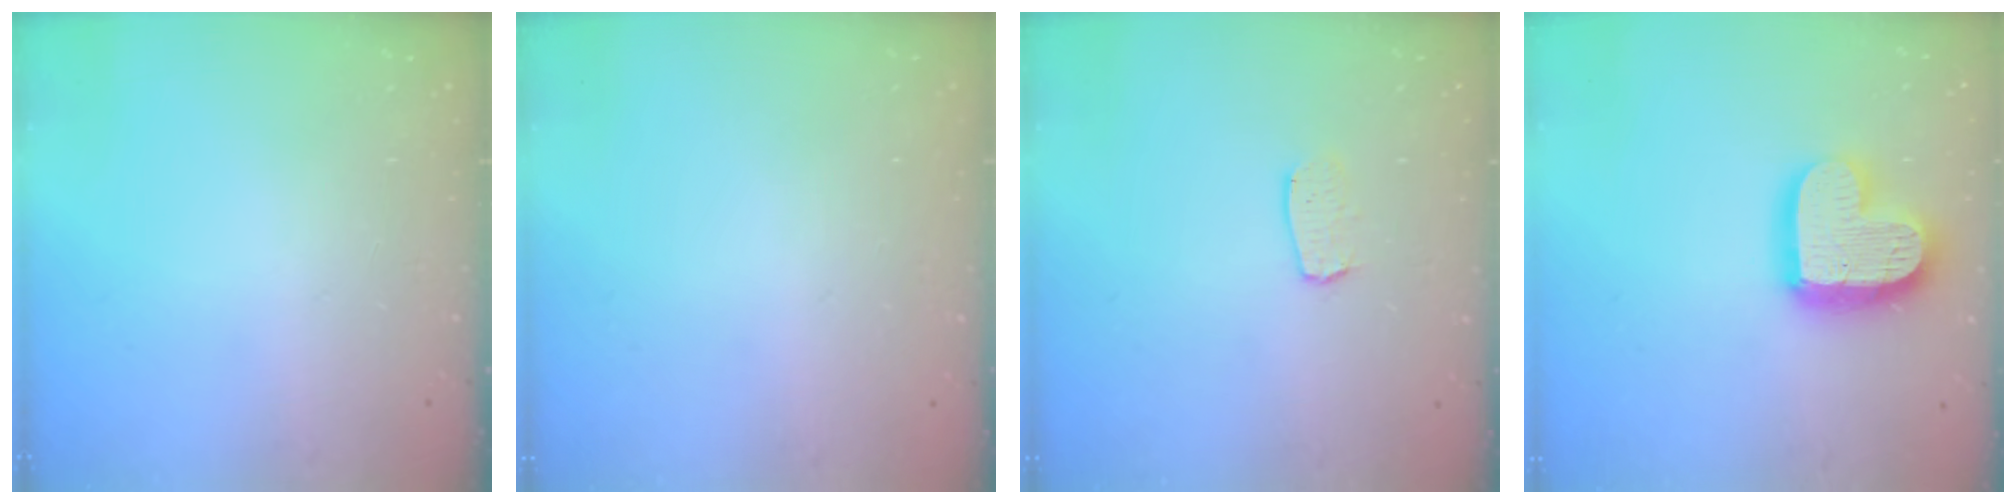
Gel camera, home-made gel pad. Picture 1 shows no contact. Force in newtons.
{"total": 0.0}
{"total": 5.8, "press": 5.8, "slide": 0.4}
{"total": 17.0, "press": 17.0, "slide": 1.3}